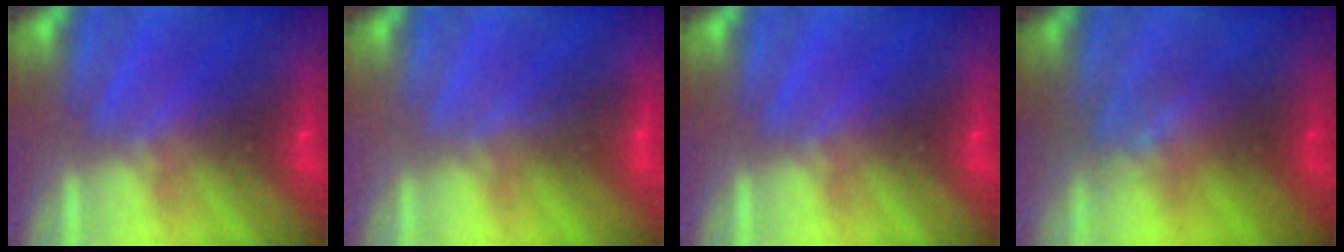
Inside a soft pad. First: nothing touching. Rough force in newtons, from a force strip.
{"total": 2.8}
{"total": 0.0}
{"total": 2.7}